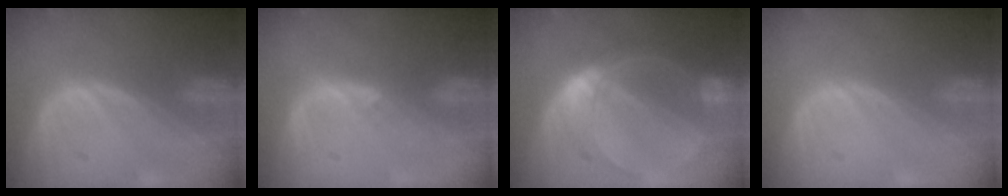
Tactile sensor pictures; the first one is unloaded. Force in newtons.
{"total": 0.9, "press": 0.9, "slide": 0.3}
{"total": 8.3, "press": 8.3, "slide": 0.7}
{"total": 0.0}